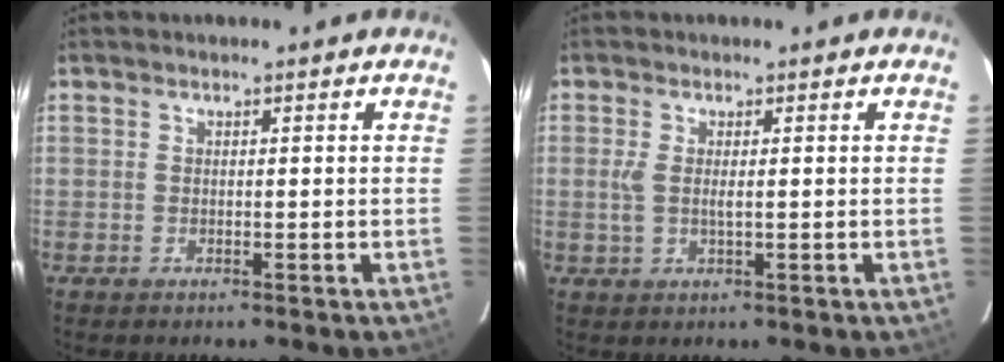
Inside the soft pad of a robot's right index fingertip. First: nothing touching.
{"total": 3.0, "force": [0.2, 0.8, 2.9], "torque": [-0.063, -0.002, 0.002]}